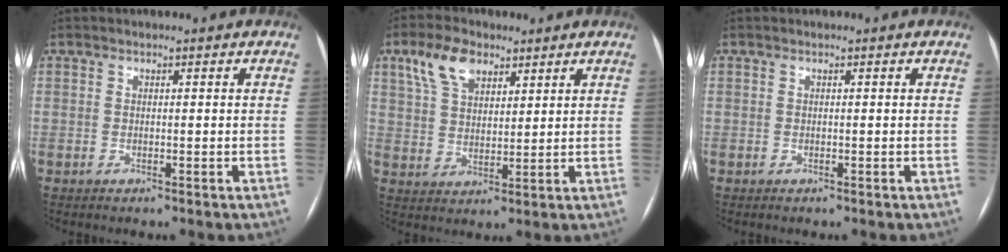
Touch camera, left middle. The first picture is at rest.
{"total": 7.9, "force": [4.7, 4.2, 4.8], "torque": [-0.099, 0.023, 0.092]}
{"total": 0.0}